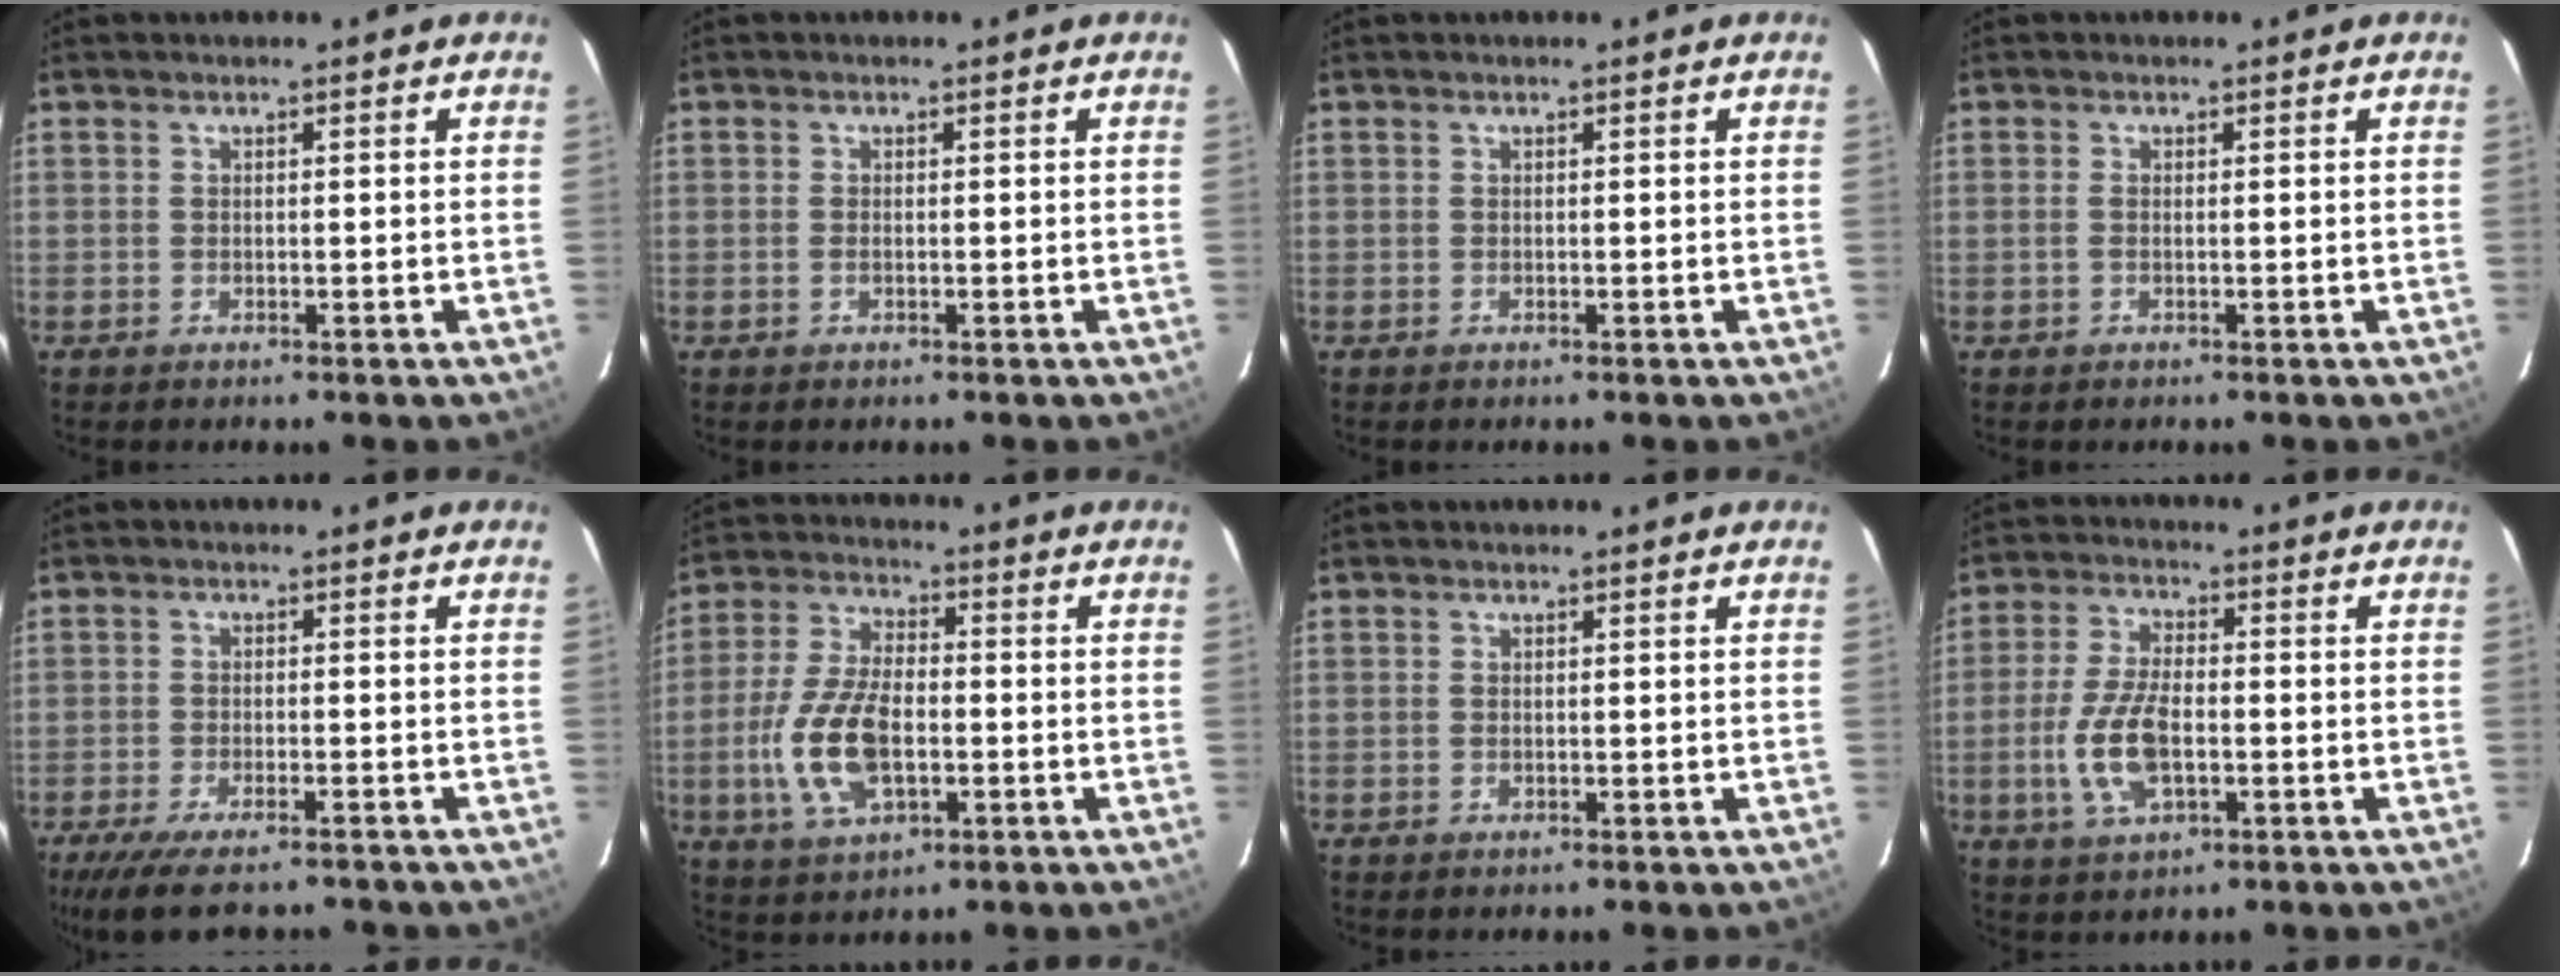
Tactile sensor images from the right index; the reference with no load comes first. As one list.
[{"total": 0.9, "force": [-0.2, 0.4, 0.8], "torque": [-0.019, 0.000, -0.006]}, {"total": 0.0}, {"total": 0.9, "force": [-0.1, 0.1, 0.9], "torque": [-0.020, 0.001, -0.005]}, {"total": 11.4, "force": [-9.2, 3.0, 6.0], "torque": [-0.137, -0.032, -0.152]}, {"total": 13.5, "force": [-3.0, 6.7, 11.3], "torque": [-0.243, 0.002, -0.053]}, {"total": 0.6, "force": [-0.1, 0.4, 0.5], "torque": [-0.010, 0.000, -0.002]}, {"total": 10.5, "force": [-2.4, 4.8, 9.0], "torque": [-0.193, -0.001, -0.042]}]